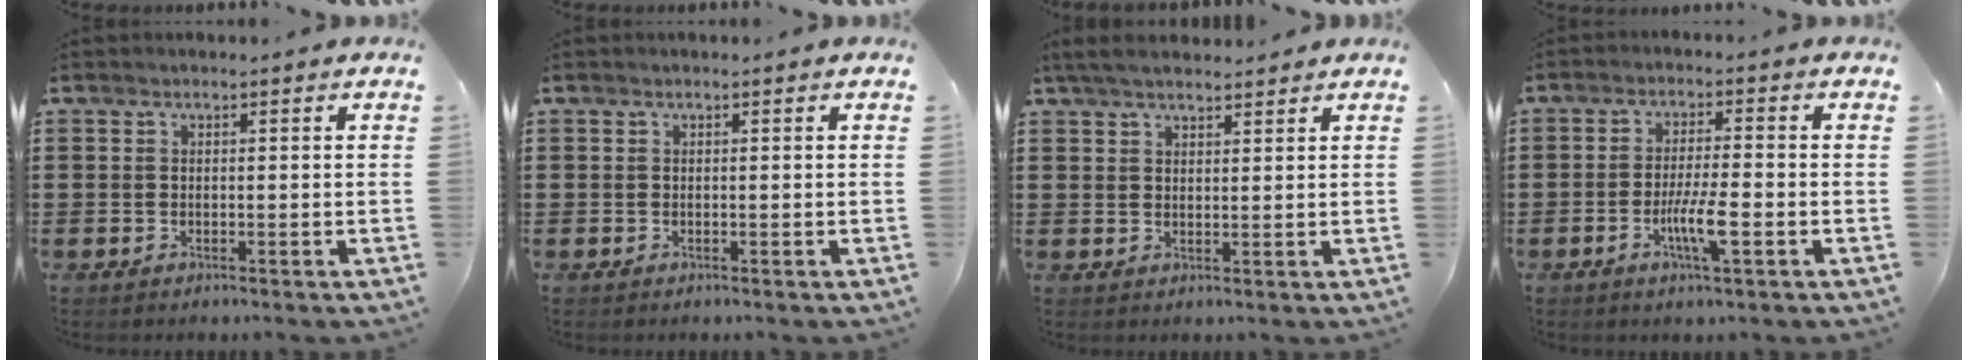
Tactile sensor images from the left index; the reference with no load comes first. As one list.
[{"total": 0.0}, {"total": 3.8, "force": [3.3, 0.9, 1.7], "torque": [-0.041, 0.000, 0.063]}, {"total": 5.6, "force": [-2.0, 0.9, 5.2], "torque": [-0.098, -0.005, -0.037]}]